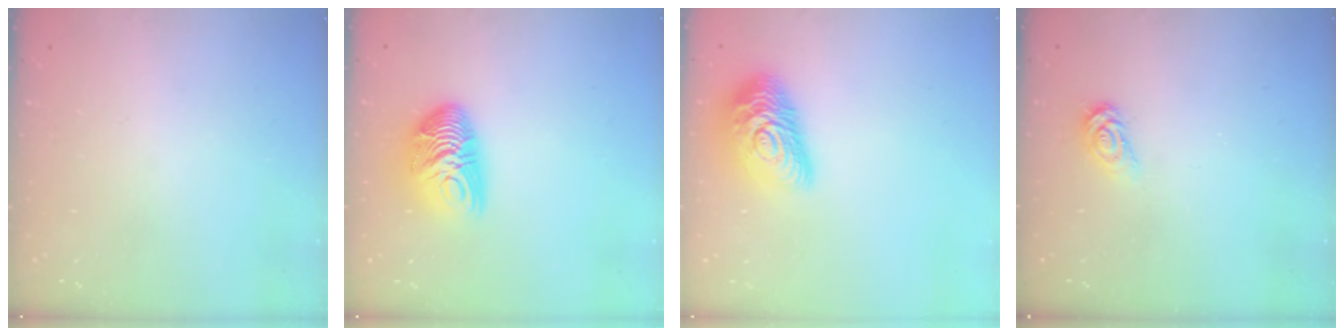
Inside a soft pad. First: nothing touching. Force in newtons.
{"total": 11.7, "press": 11.7, "slide": 0.5}
{"total": 16.0, "press": 15.9, "slide": 1.0}
{"total": 3.2, "press": 3.2, "slide": 0.0}